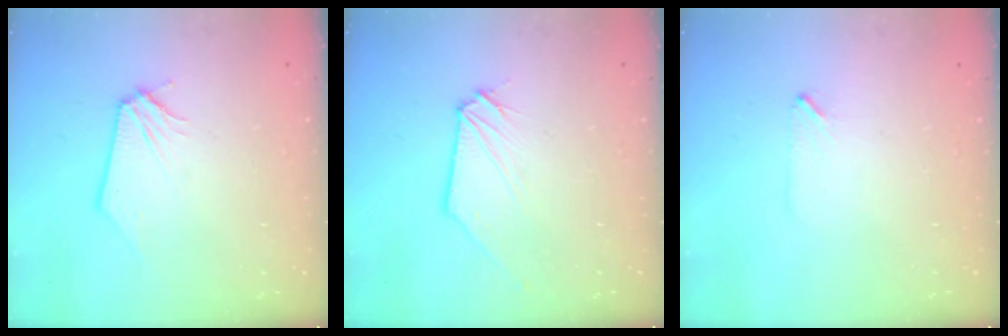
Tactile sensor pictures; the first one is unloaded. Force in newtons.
{"total": 0.0}
{"total": 0.7, "press": 0.6, "slide": 0.3}